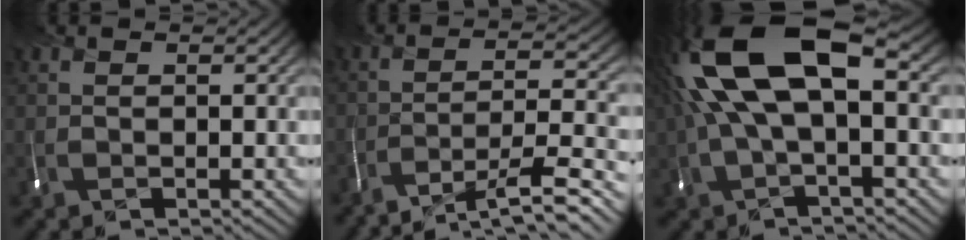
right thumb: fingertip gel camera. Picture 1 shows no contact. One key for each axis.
{"total": 12.2, "fx": -10.2, "fy": 1.2, "fz": 6.5, "tx": -0.101, "ty": -0.004, "tz": -0.160}
{"total": 12.5, "fx": 1.9, "fy": 5.6, "fz": 11.1, "tx": -0.253, "ty": 0.009, "tz": 0.033}